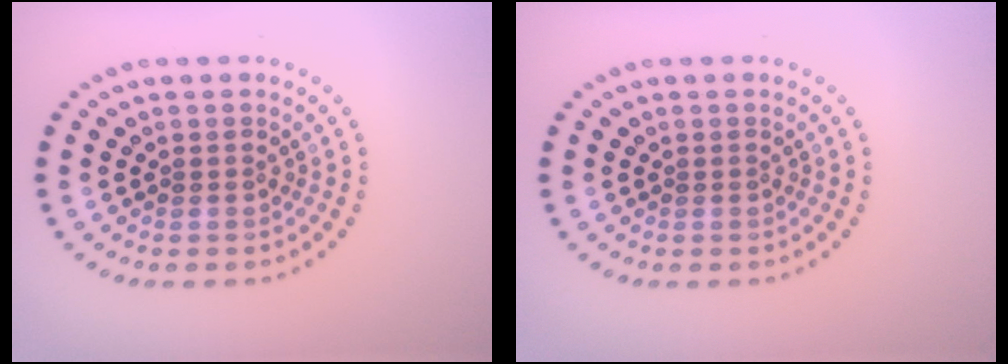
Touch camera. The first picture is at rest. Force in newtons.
{"total": 0.0}